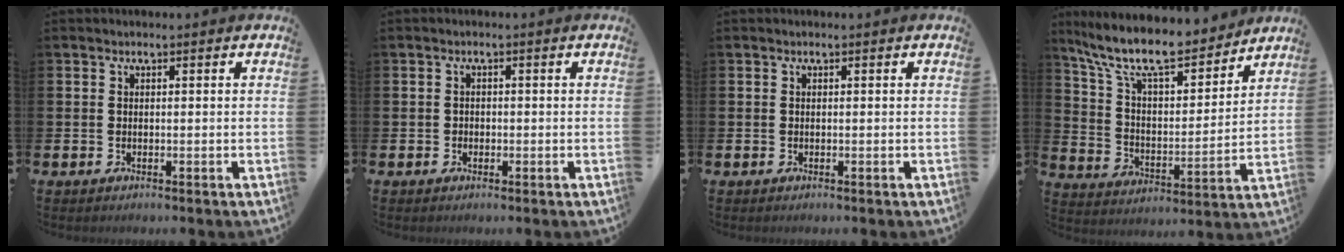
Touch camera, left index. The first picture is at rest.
{"total": 0.9, "force": [-0.5, 0.7, 0.0], "torque": [-0.001, 0.005, -0.011]}
{"total": 0.0}
{"total": 11.7, "force": [10.3, 2.8, 4.9], "torque": [-0.131, -0.063, 0.178]}